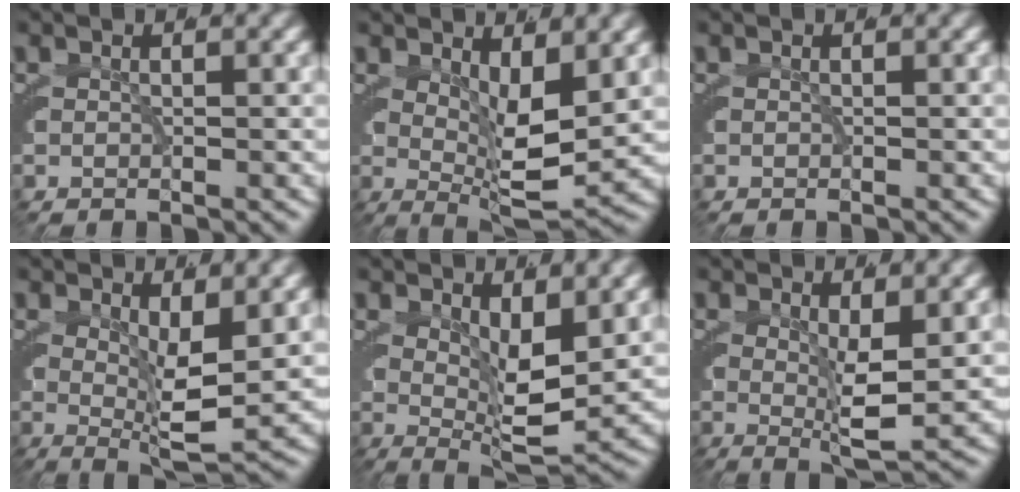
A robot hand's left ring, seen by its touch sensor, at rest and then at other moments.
{"total": 5.7, "force": [1.2, 1.4, 5.4], "torque": [-0.072, -0.020, 0.028]}
{"total": 0.0}
{"total": 4.7, "force": [1.0, 0.7, 4.6], "torque": [-0.057, -0.018, 0.023]}
{"total": 5.2, "force": [1.5, 1.2, 4.8], "torque": [-0.059, -0.016, 0.032]}
{"total": 3.7, "force": [0.7, 0.3, 3.6], "torque": [-0.046, -0.017, 0.019]}